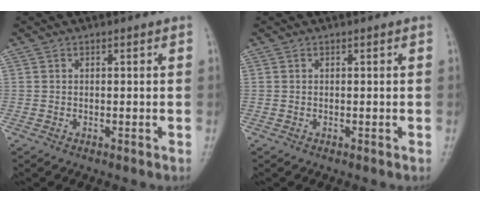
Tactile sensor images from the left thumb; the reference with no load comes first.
{"total": 0.0}